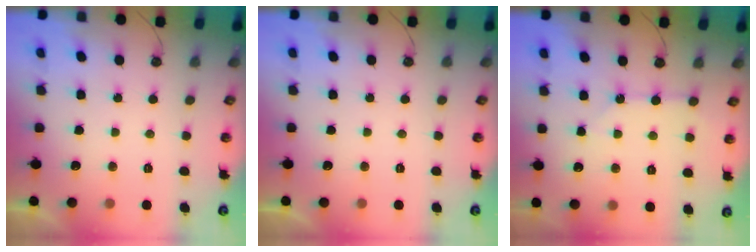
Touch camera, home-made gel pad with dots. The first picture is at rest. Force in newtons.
{"total": 0.0}
{"total": 3.6, "press": 3.5, "slide": 0.2}